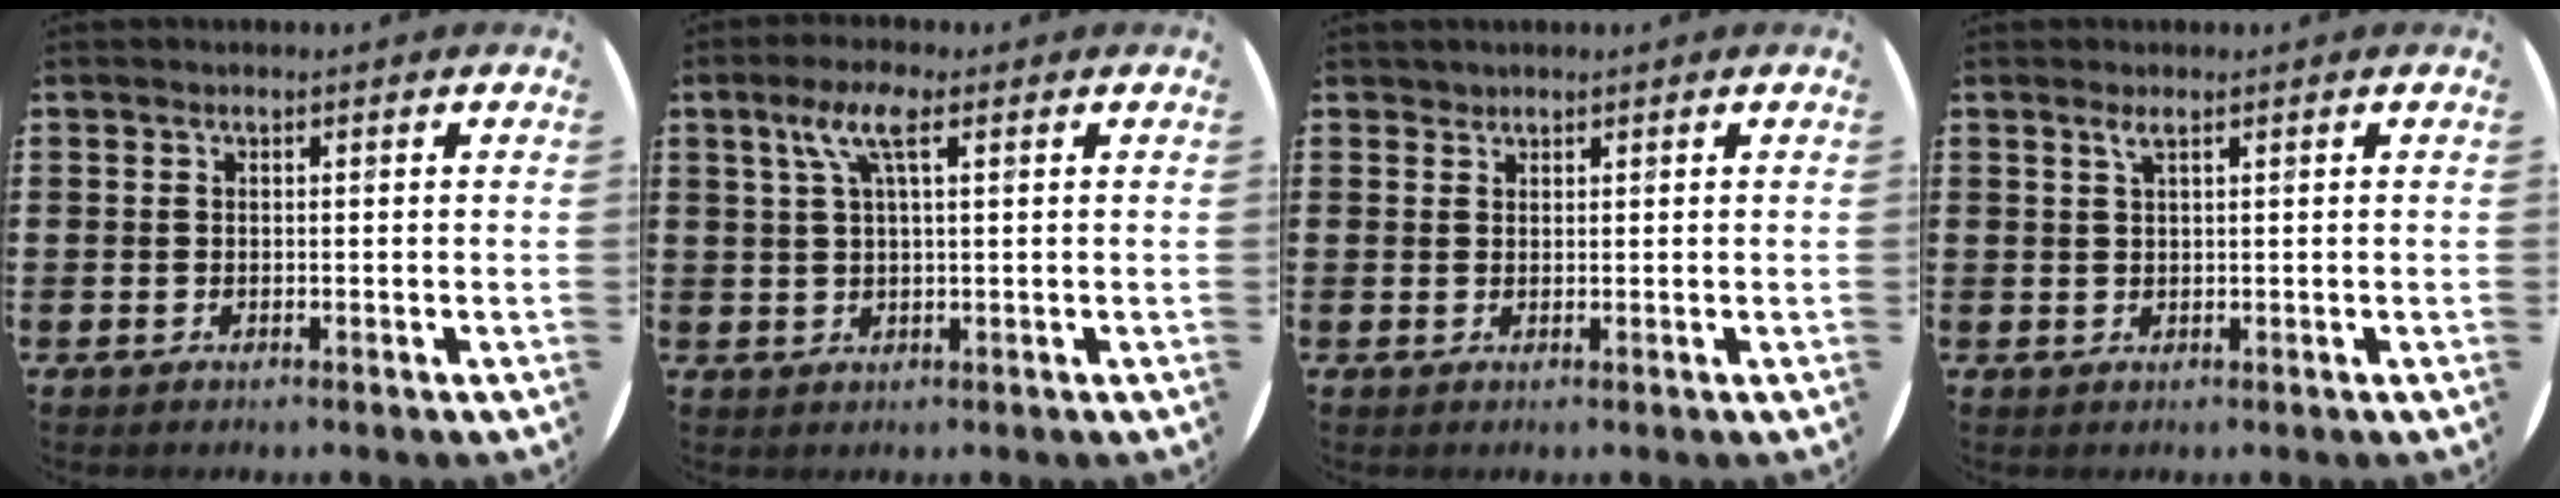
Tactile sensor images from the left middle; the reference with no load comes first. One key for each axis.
{"total": 4.5, "fx": 2.2, "fy": 1.1, "fz": 3.8, "tx": -0.080, "ty": 0.011, "tz": 0.035}
{"total": 0.9, "fx": 0.8, "fy": 0.3, "fz": -0.1, "tx": 0.001, "ty": 0.001, "tz": 0.017}
{"total": 1.2, "fx": 0.7, "fy": 0.1, "fz": 1.0, "tx": -0.020, "ty": 0.003, "tz": 0.012}